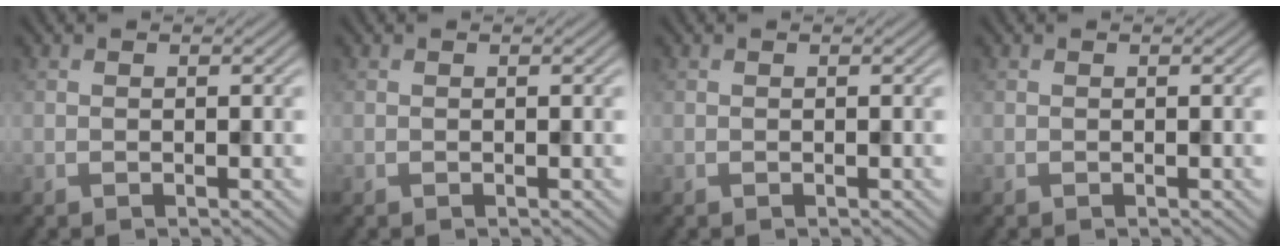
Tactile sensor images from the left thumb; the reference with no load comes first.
{"total": 0.0}
{"total": 0.0}
{"total": 0.0}